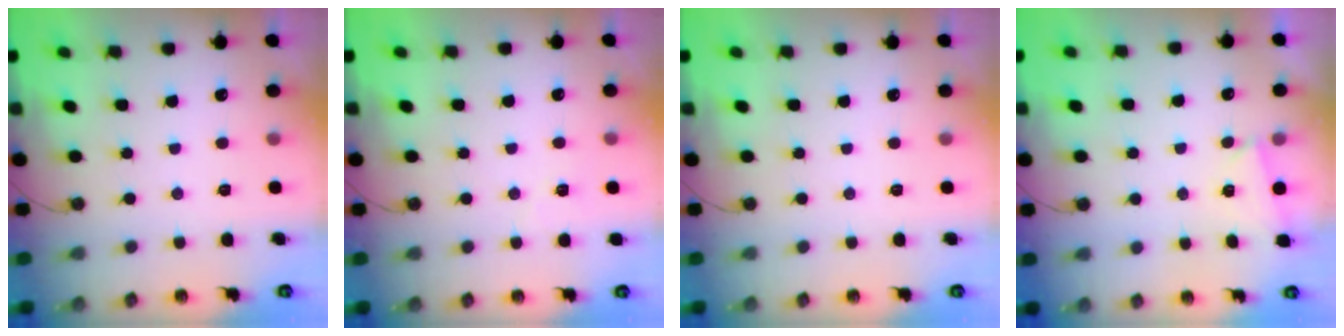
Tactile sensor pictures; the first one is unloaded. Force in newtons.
{"total": 5.0, "press": 4.2, "slide": 2.6}
{"total": 0.0}
{"total": 2.5, "press": 1.9, "slide": 1.7}